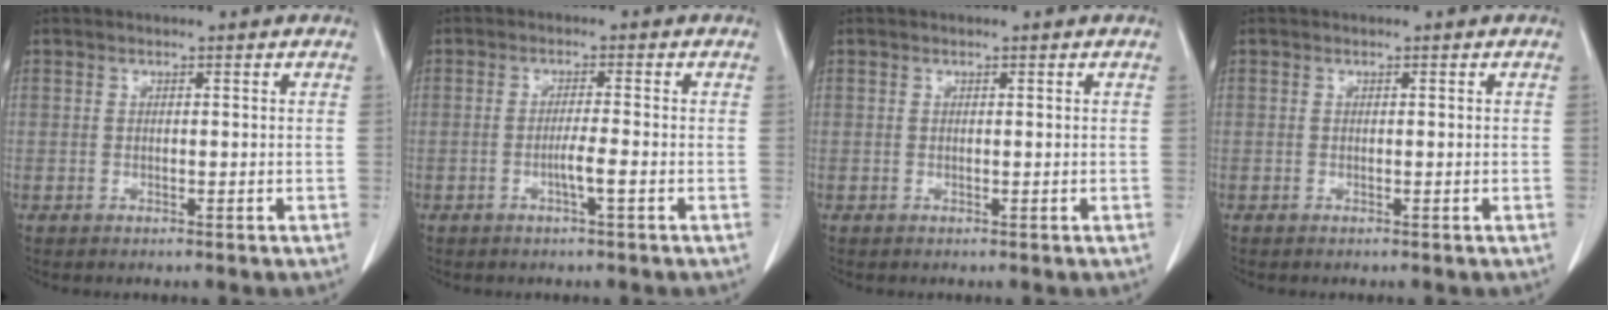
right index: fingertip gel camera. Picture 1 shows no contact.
{"total": 2.5, "force": [-0.9, -0.3, 2.3], "torque": [-0.043, -0.002, -0.018]}
{"total": 0.0}
{"total": 0.0}